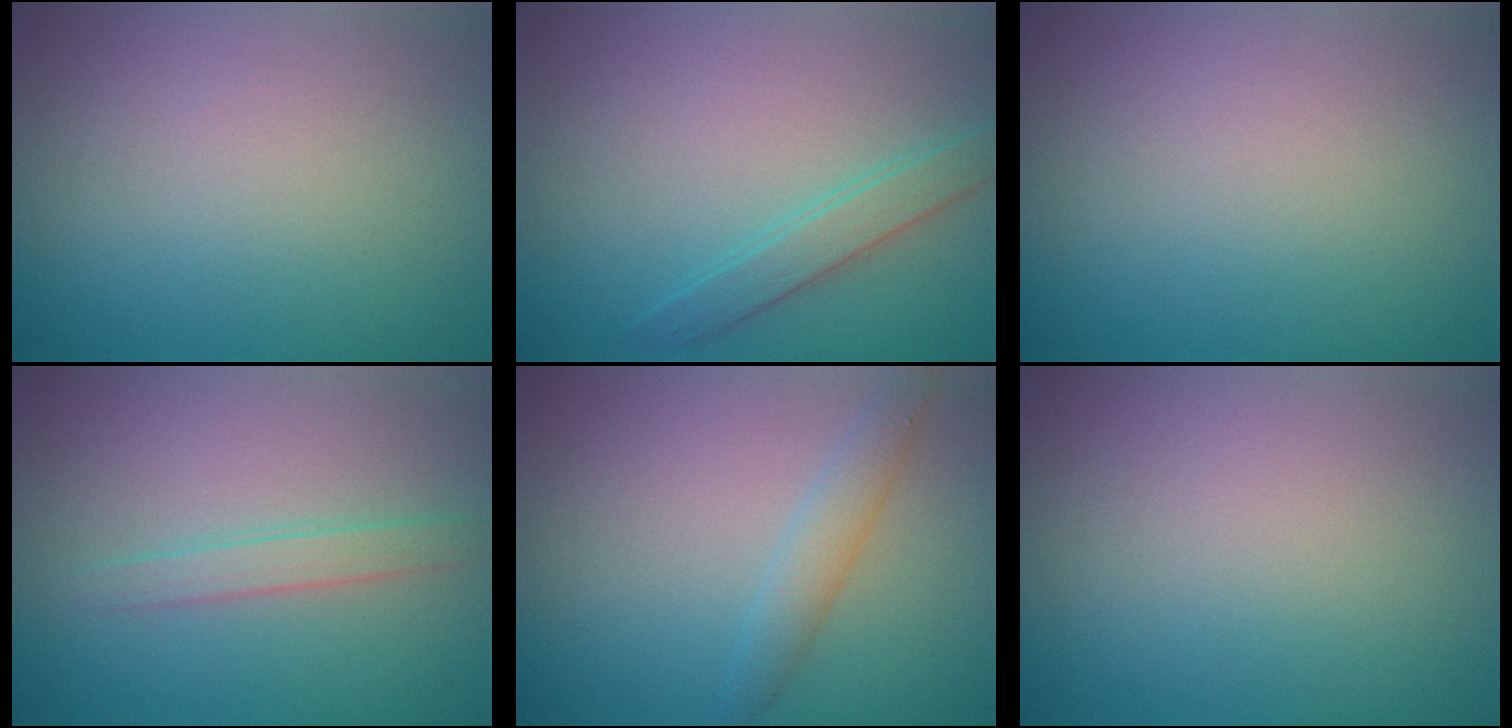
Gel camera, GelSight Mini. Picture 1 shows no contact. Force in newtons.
{"total": 2.2, "press": 2.1, "slide": 0.2}
{"total": 0.0}
{"total": 1.7, "press": 1.7, "slide": 0.1}
{"total": 2.1, "press": 2.1, "slide": 0.1}
{"total": 0.0}